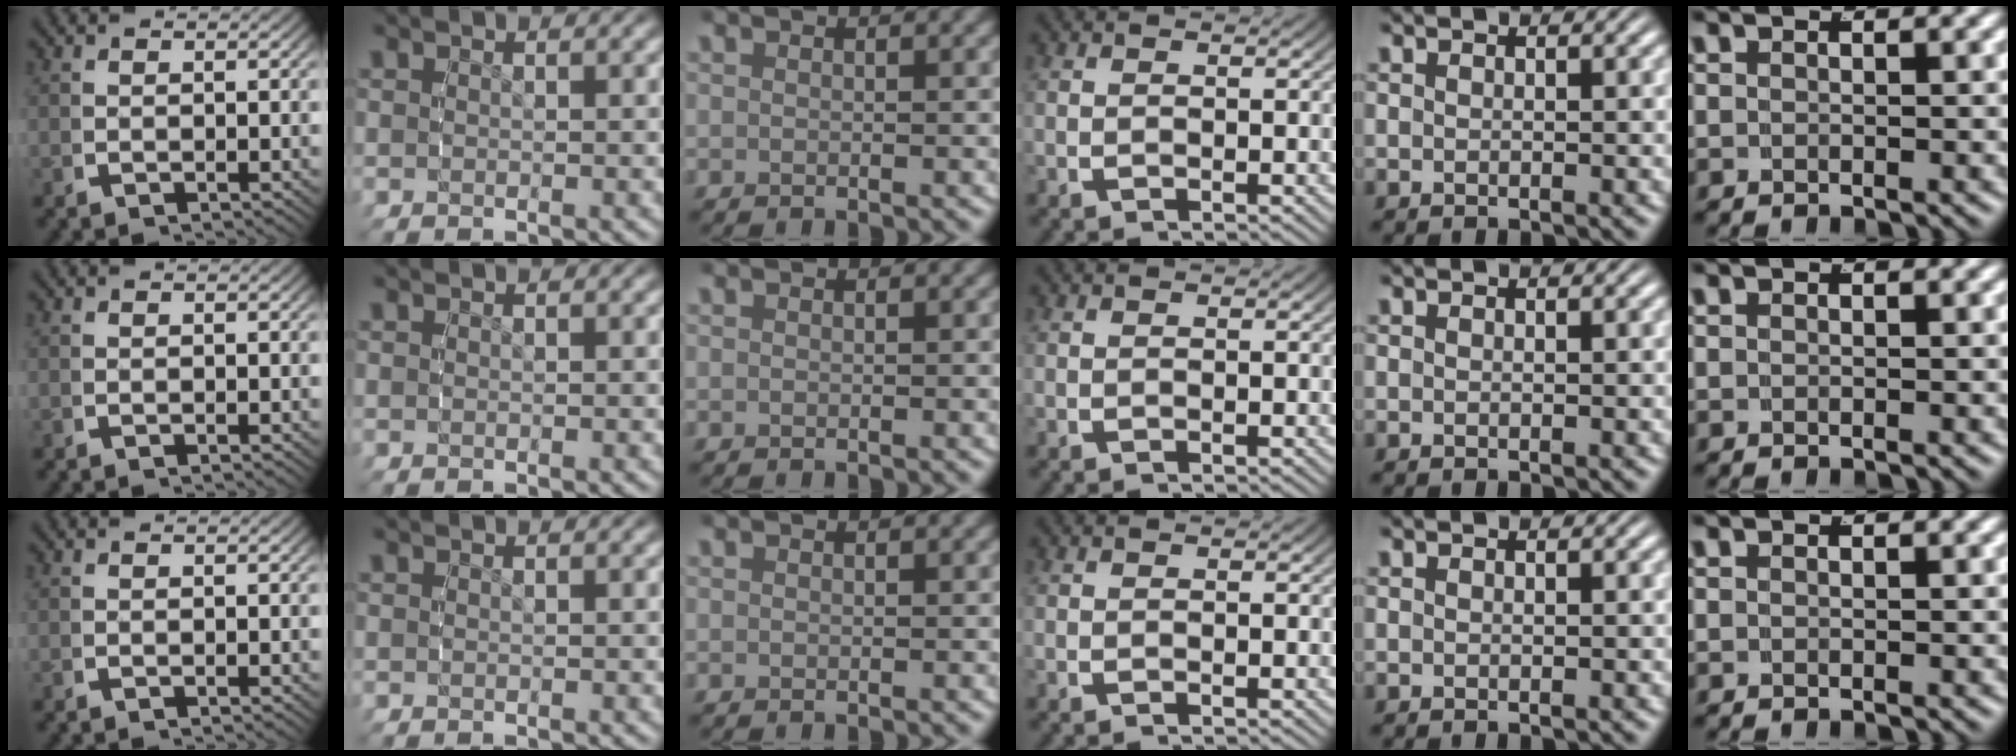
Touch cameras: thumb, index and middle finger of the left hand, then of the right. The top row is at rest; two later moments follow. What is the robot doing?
{"motion": "reach", "object": "jar lid"}